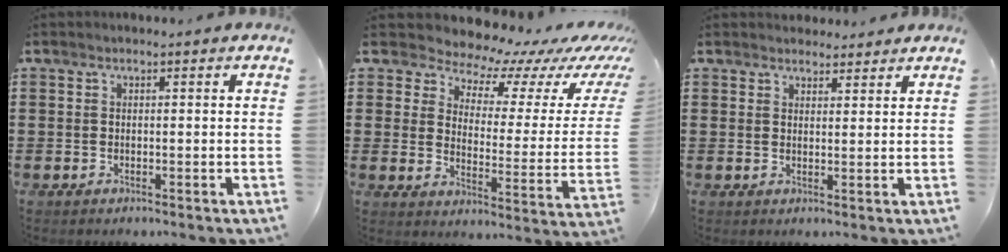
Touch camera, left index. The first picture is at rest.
{"total": 7.2, "force": [6.5, 2.6, 1.3], "torque": [-0.042, -0.060, 0.106]}
{"total": 2.5, "force": [2.4, 0.7, 0.0], "torque": [-0.005, 0.000, 0.048]}